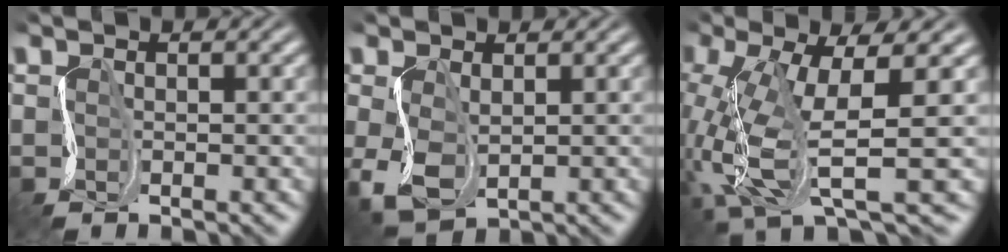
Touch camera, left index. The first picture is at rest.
{"total": 2.5, "force": [-0.8, 1.7, 1.7], "torque": [-0.067, -0.006, -0.002]}
{"total": 9.5, "force": [-1.8, 2.7, 9.0], "torque": [-0.206, -0.011, -0.019]}